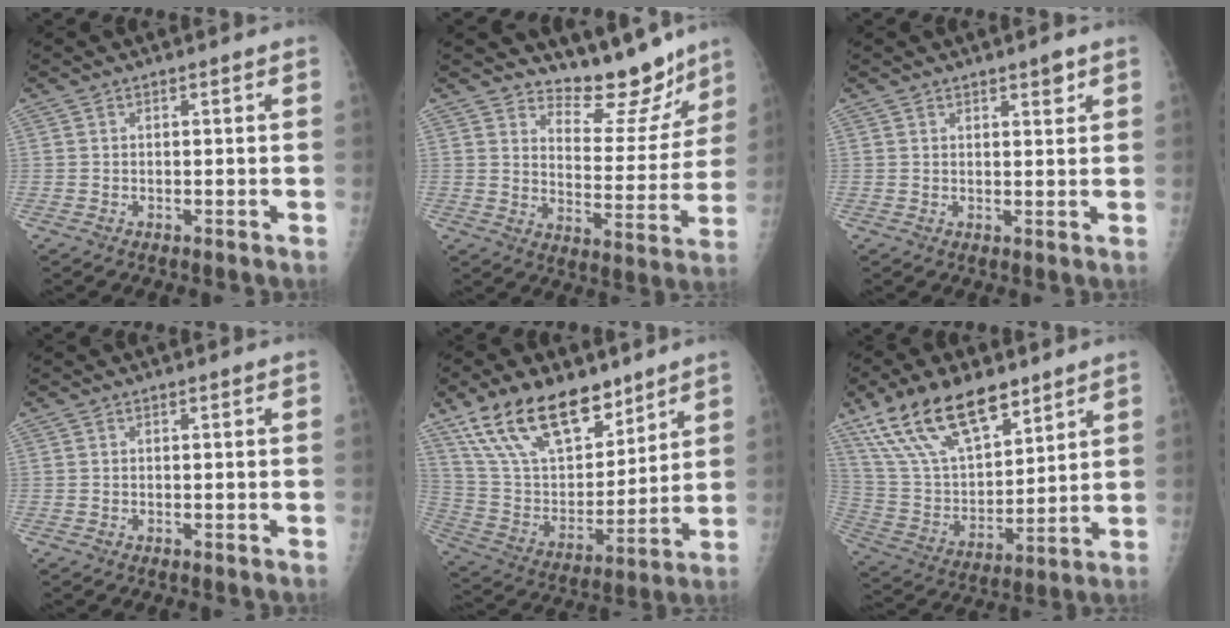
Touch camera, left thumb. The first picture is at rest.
{"total": 13.5, "force": [12.0, 4.9, 3.7], "torque": [-0.009, -0.103, 0.168]}
{"total": 2.4, "force": [1.7, 0.8, 1.6], "torque": [-0.014, -0.011, 0.025]}
{"total": 0.0}
{"total": 20.7, "force": [14.2, 10.1, 11.3], "torque": [-0.163, -0.057, 0.267]}
{"total": 20.0, "force": [13.3, 8.8, 12.1], "torque": [-0.188, -0.050, 0.258]}